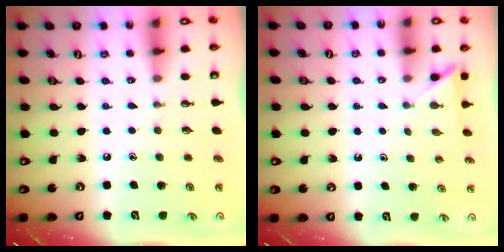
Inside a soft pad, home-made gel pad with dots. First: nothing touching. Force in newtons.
{"total": 2.5, "press": 2.5, "slide": 0.3}